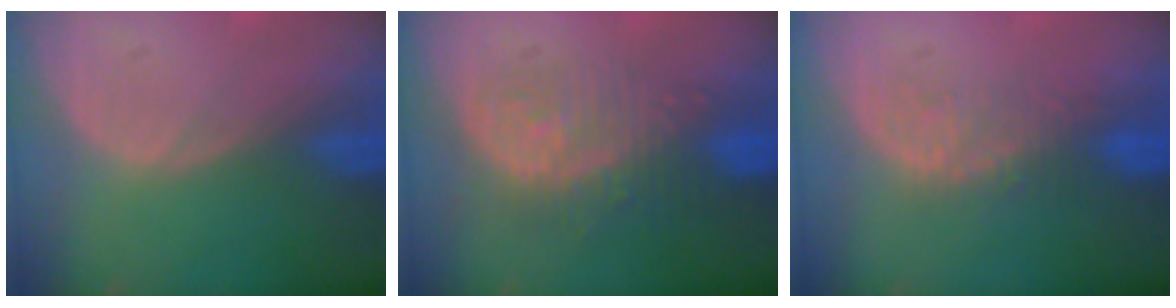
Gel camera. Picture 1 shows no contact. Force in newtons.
{"total": 9.0, "press": 8.6, "slide": 2.9}
{"total": 4.3, "press": 4.0, "slide": 1.6}